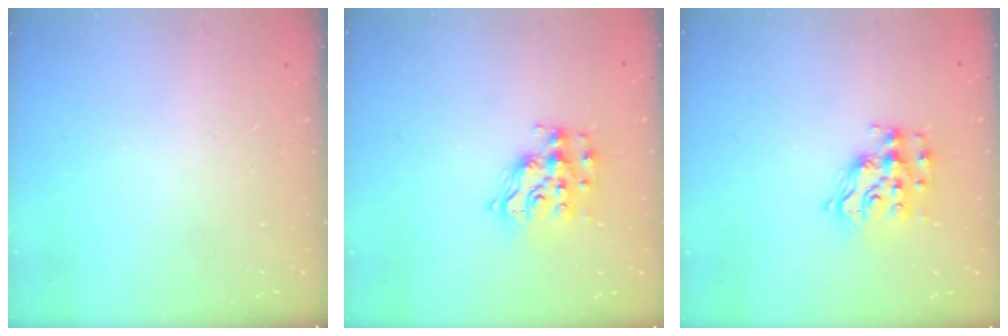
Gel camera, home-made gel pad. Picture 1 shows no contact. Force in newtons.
{"total": 12.1, "press": 12.0, "slide": 0.8}
{"total": 12.1, "press": 12.0, "slide": 0.8}